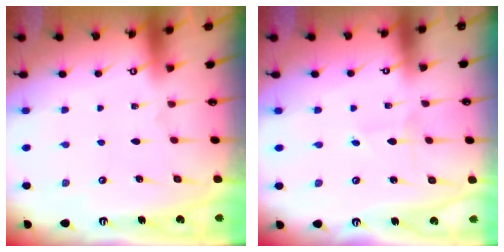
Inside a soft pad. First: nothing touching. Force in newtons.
{"total": 0.6, "press": 0.6, "slide": 0.0}